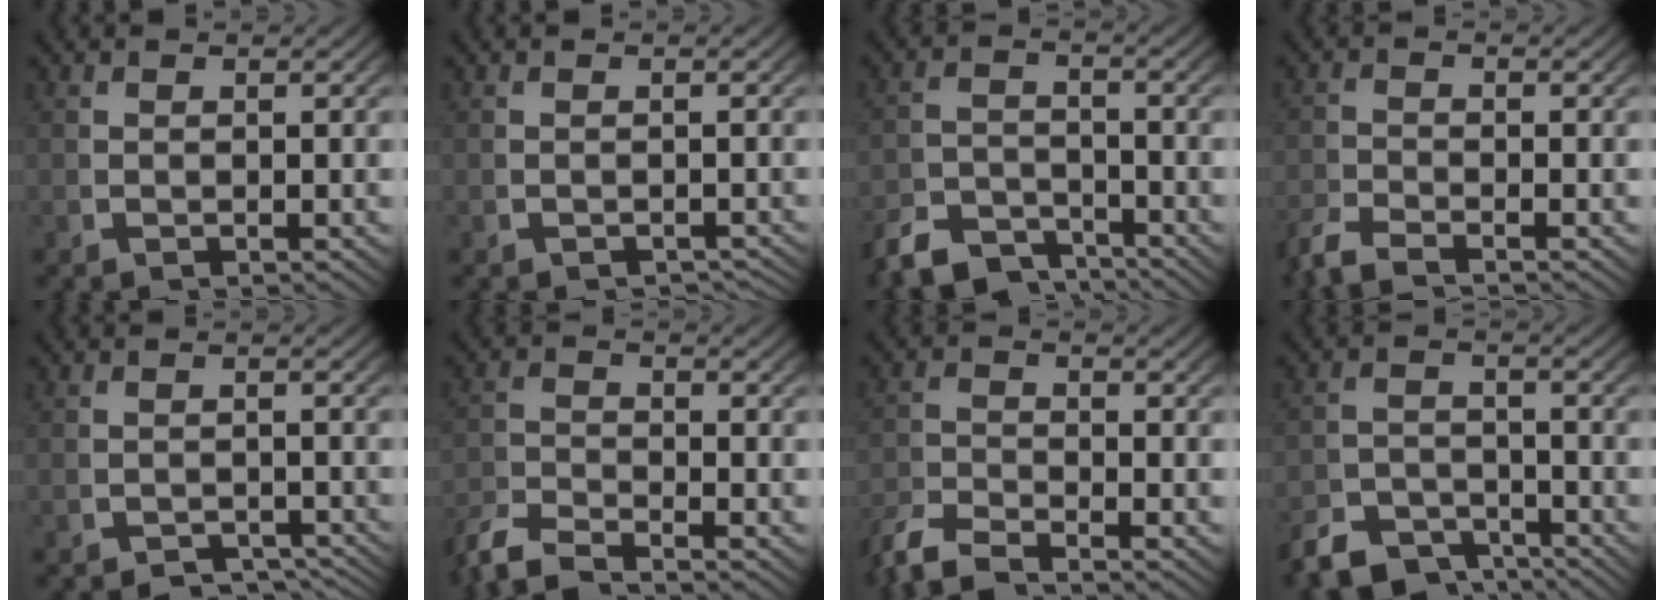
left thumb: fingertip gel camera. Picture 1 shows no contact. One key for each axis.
{"total": 2.2, "fx": -2.2, "fy": 0.4, "fz": 0.3, "tx": 0.000, "ty": -0.003, "tz": -0.032}
{"total": 5.5, "fx": -4.7, "fy": 2.3, "fz": 1.7, "tx": -0.019, "ty": -0.021, "tz": -0.084}
{"total": 2.8, "fx": -2.6, "fy": 0.6, "fz": 0.8, "tx": -0.019, "ty": -0.010, "tz": -0.049}
{"total": 3.8, "fx": -3.5, "fy": 1.0, "fz": 1.2, "tx": -0.006, "ty": -0.015, "tz": -0.052}
{"total": 4.4, "fx": -4.0, "fy": 1.2, "fz": 1.3, "tx": -0.024, "ty": -0.014, "tz": -0.073}
{"total": 4.3, "fx": -3.9, "fy": 1.2, "fz": 1.3, "tx": -0.026, "ty": -0.014, "tz": -0.070}
{"total": 5.7, "fx": -4.6, "fy": 2.7, "fz": 1.8, "tx": -0.018, "ty": -0.021, "tz": -0.082}